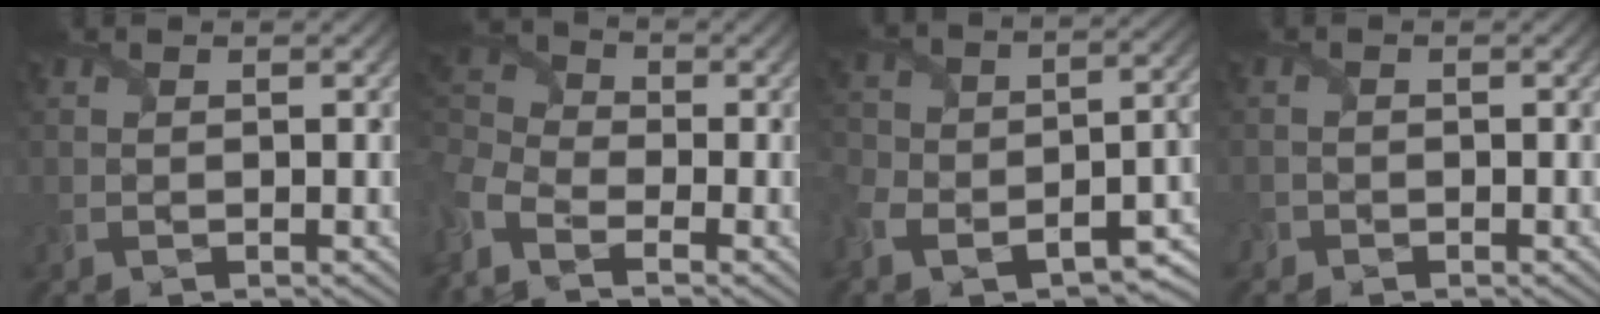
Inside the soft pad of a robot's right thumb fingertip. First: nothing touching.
{"total": 6.3, "force": [-3.5, 3.6, 3.9], "torque": [-0.113, -0.015, -0.079]}
{"total": 12.5, "force": [-6.9, 7.4, 7.3], "torque": [-0.143, -0.045, -0.104]}
{"total": 1.0, "force": [-0.7, 0.7, -0.1], "torque": [0.007, -0.004, -0.016]}